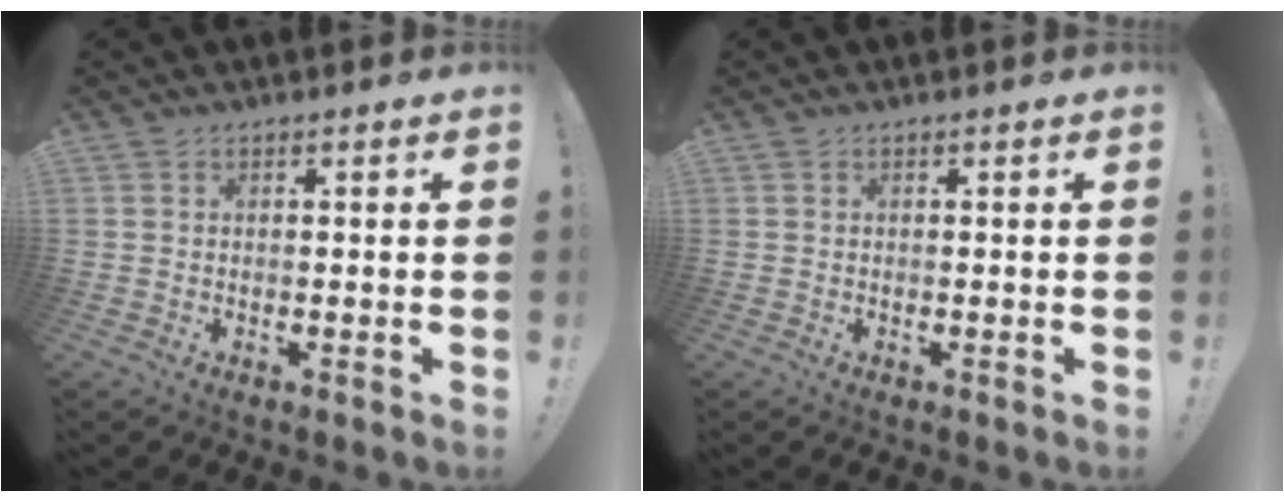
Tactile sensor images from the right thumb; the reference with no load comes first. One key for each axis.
{"total": 0.0}